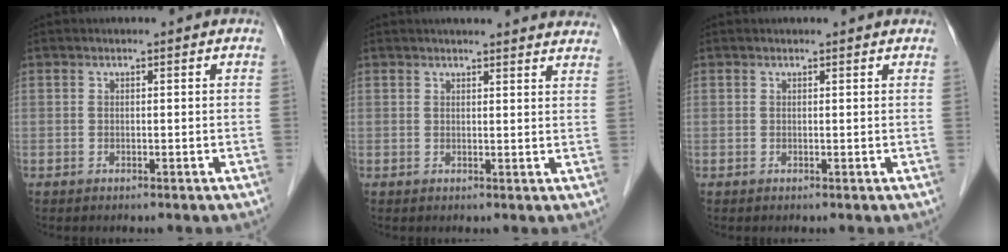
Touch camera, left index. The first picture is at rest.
{"total": 15.1, "force": [14.3, 1.6, 4.7], "torque": [-0.045, 0.004, 0.156]}
{"total": 2.5, "force": [2.4, 0.5, 0.6], "torque": [-0.013, 0.017, 0.021]}